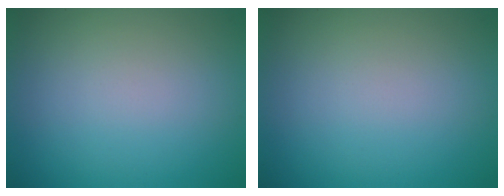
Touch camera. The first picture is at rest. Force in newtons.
{"total": 0.0}